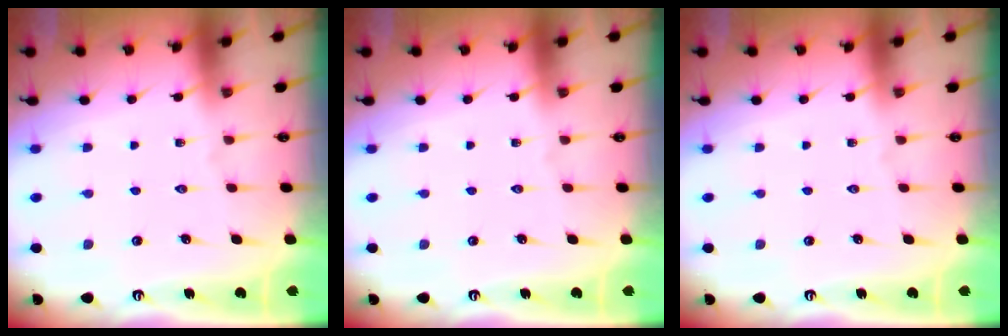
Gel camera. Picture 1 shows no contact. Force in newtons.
{"total": 0.0}
{"total": 0.0}